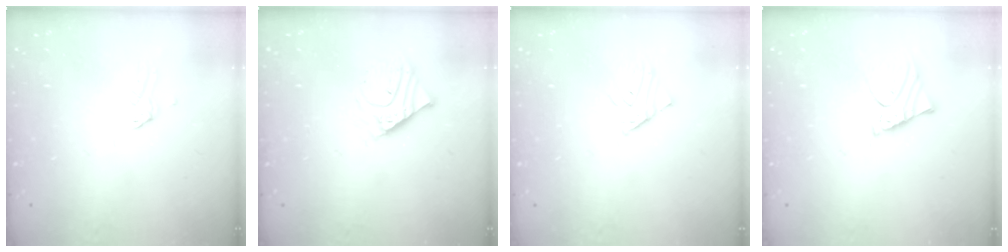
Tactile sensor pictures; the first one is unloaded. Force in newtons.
{"total": 7.0, "press": 6.9, "slide": 1.0}
{"total": 2.5, "press": 2.5, "slide": 0.2}
{"total": 5.4, "press": 5.3, "slide": 0.7}